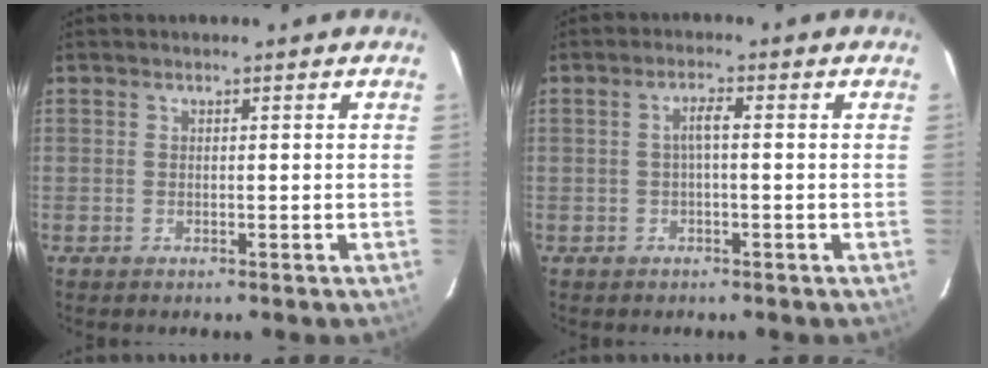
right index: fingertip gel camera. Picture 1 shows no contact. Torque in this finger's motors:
{"motor_torque": [0.24, -0.13, 0.27, 0.06]}